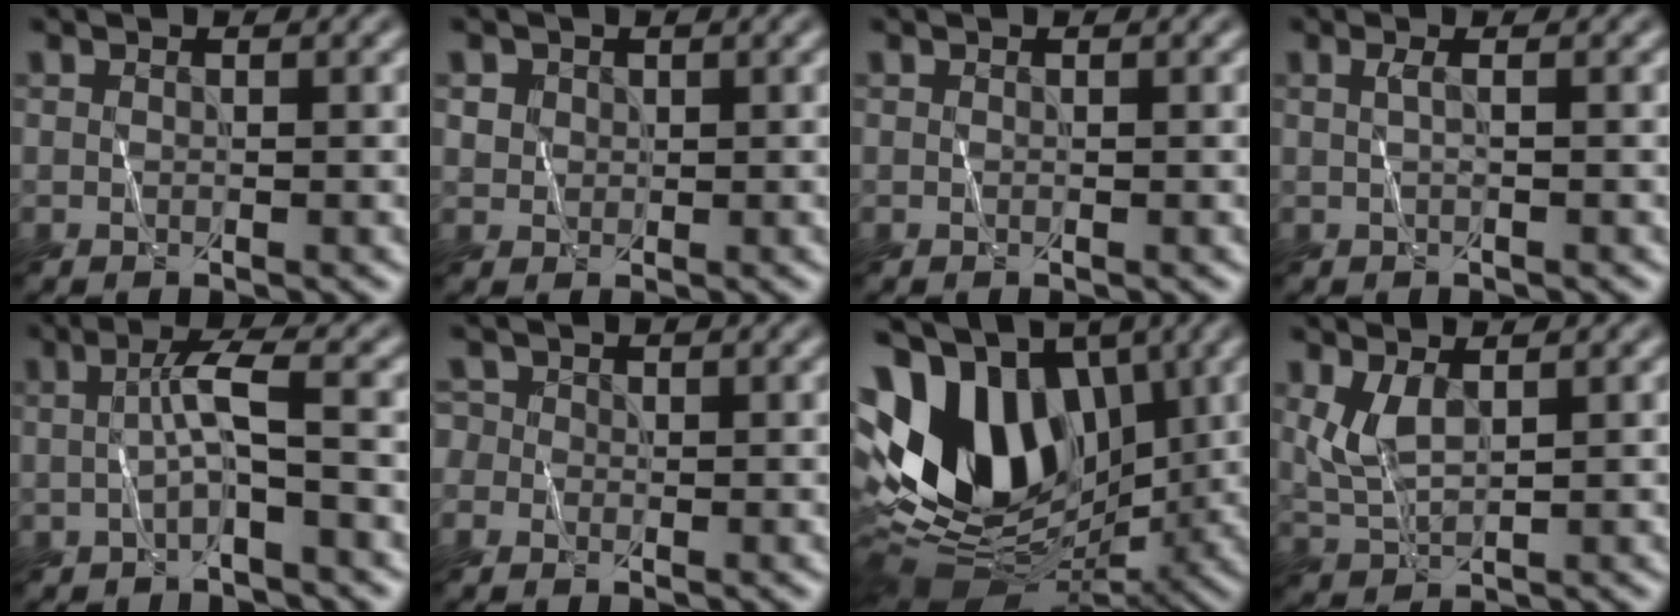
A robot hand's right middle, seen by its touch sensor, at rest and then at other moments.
{"total": 1.5, "force": [0.6, 1.3, 0.1], "torque": [-0.008, 0.002, 0.029]}
{"total": 0.0}
{"total": 0.7, "force": [-0.1, 0.1, 0.6], "torque": [-0.013, 0.002, 0.003]}
{"total": 2.7, "force": [-0.6, 0.2, 2.6], "torque": [-0.049, 0.010, -0.007]}
{"total": 1.0, "force": [-0.4, 0.9, -0.1], "torque": [0.003, 0.006, -0.008]}
{"total": 14.6, "force": [0.4, 10.2, 10.3], "torque": [-0.201, 0.016, -0.002]}
{"total": 2.5, "force": [0.8, 1.2, 2.1], "torque": [-0.052, 0.000, 0.031]}